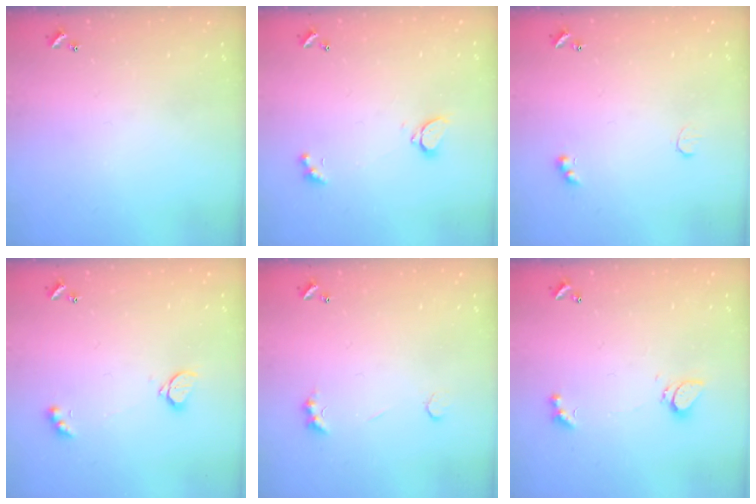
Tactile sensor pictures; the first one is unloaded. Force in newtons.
{"total": 2.1, "press": 1.9, "slide": 0.9}
{"total": 2.5, "press": 2.4, "slide": 0.7}
{"total": 2.1, "press": 2.1, "slide": 0.5}
{"total": 1.8, "press": 1.7, "slide": 0.4}
{"total": 2.1, "press": 2.0, "slide": 0.6}